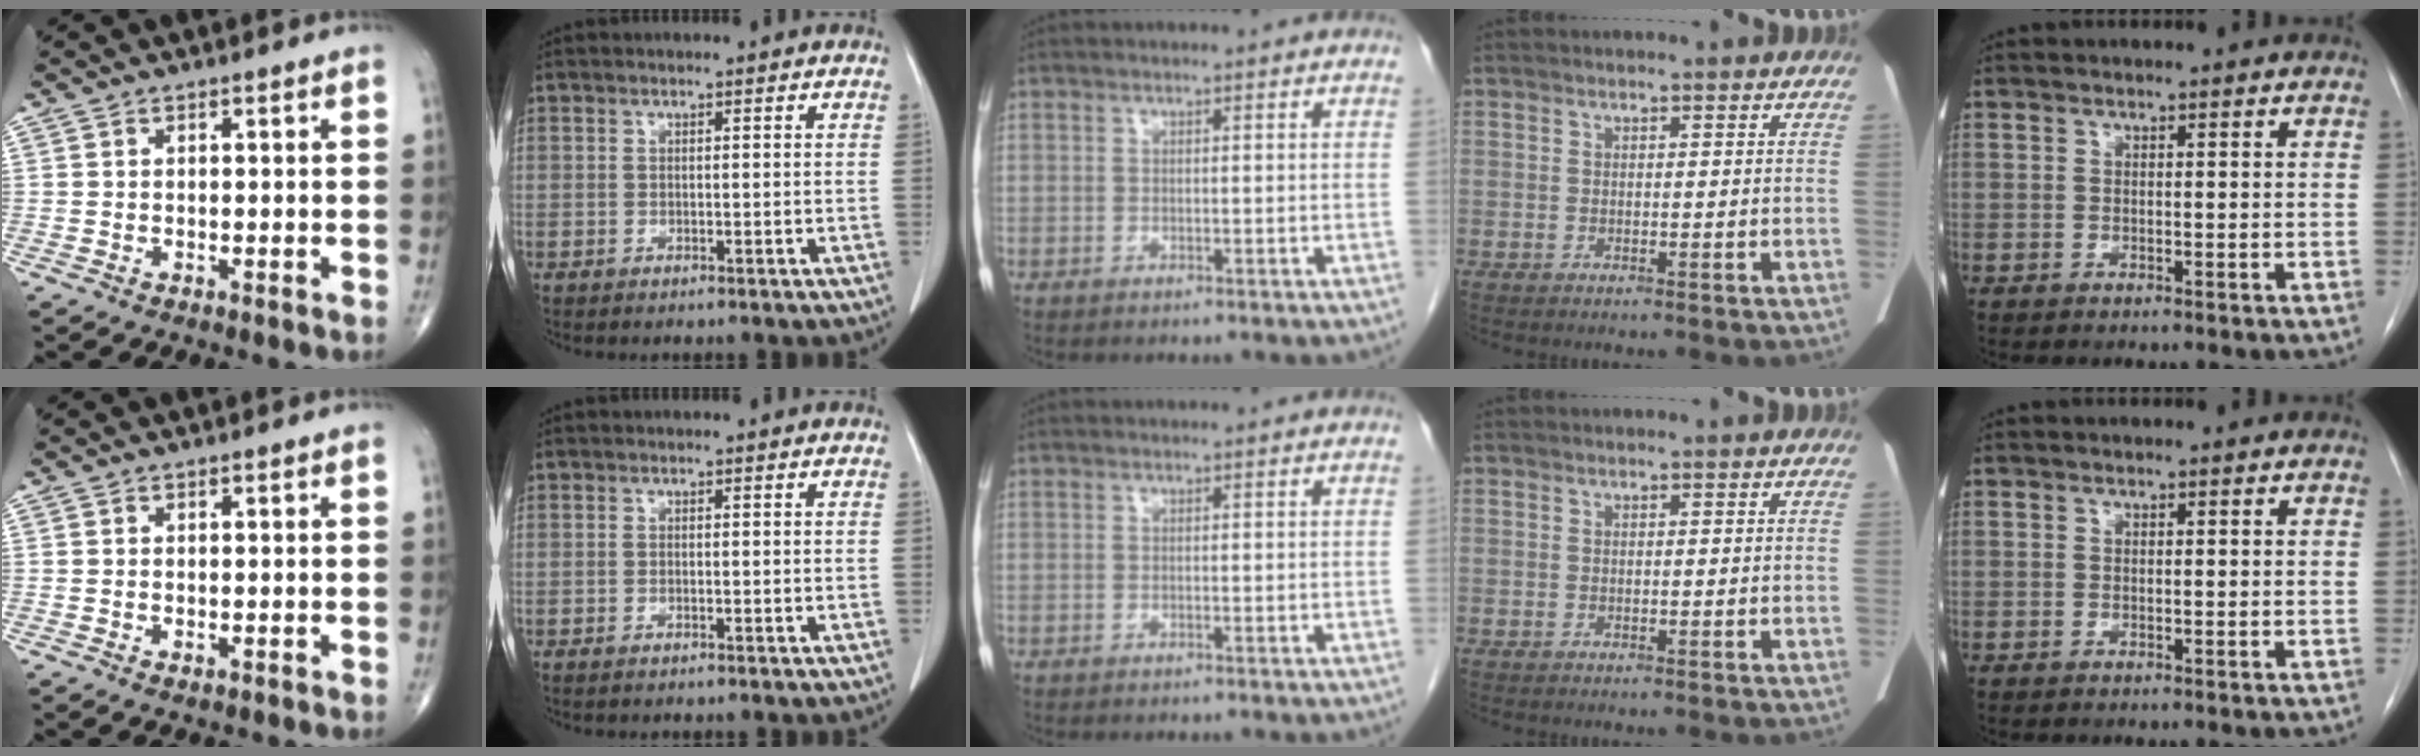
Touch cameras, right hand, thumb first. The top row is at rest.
{"thumb": {"total": 0.7, "force": [-0.2, 0.4, 0.6], "torque": [-0.009, -0.001, -0.002]}, "index": {"total": 0.6, "force": [-0.5, 0.1, 0.3], "torque": [-0.009, -0.001, -0.007]}}